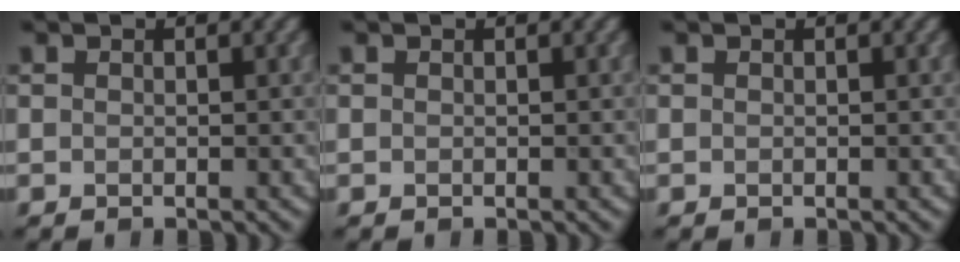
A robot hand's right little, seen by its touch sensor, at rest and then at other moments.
{"total": 0.0}
{"total": 0.0}